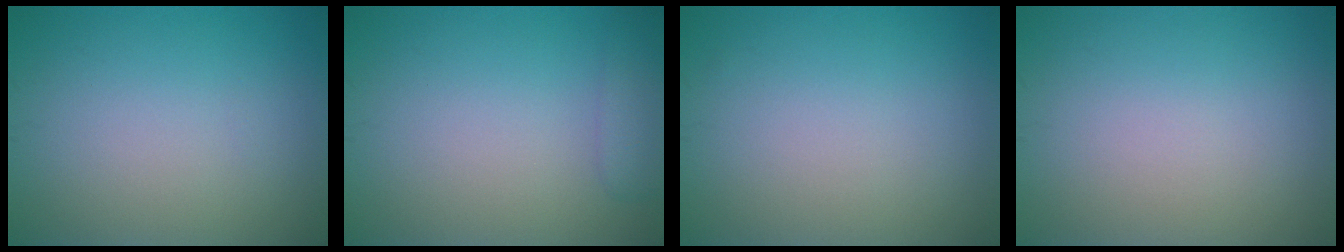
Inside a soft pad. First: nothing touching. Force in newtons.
{"total": 1.9, "press": 1.9, "slide": 0.1}
{"total": 0.0}
{"total": 0.0}